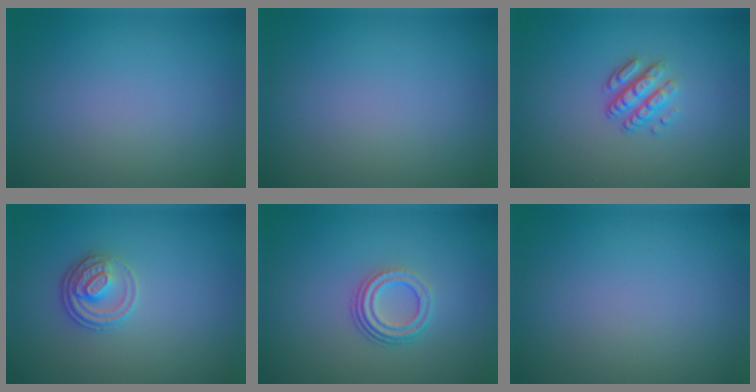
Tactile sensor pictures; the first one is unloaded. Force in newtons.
{"total": 0.0}
{"total": 3.3, "press": 2.4, "slide": 2.2}
{"total": 2.7, "press": 2.5, "slide": 1.0}
{"total": 3.3, "press": 2.4, "slide": 2.3}
{"total": 0.0}